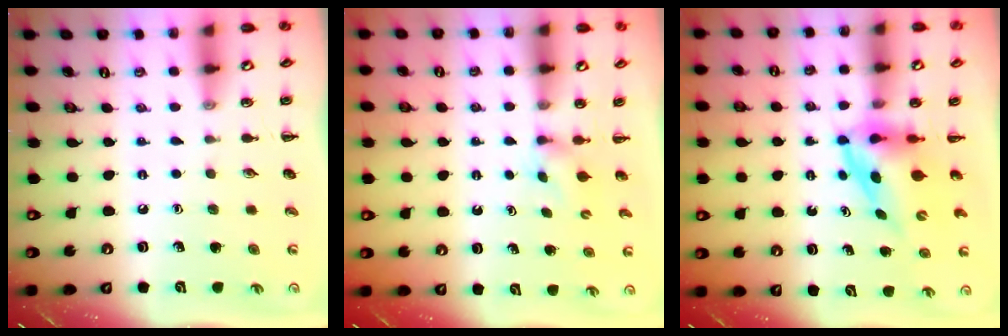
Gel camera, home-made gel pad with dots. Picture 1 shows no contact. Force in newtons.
{"total": 1.8, "press": 1.5, "slide": 0.9}
{"total": 3.7, "press": 3.7, "slide": 0.6}